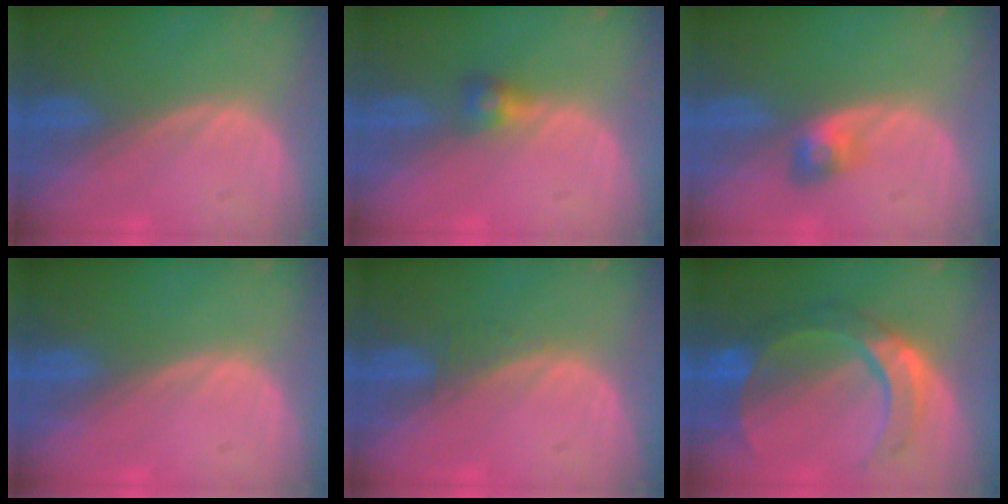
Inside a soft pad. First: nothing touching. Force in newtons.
{"total": 2.6, "press": 2.5, "slide": 0.2}
{"total": 3.2, "press": 2.8, "slide": 1.4}
{"total": 0.0}
{"total": 1.2, "press": 1.1, "slide": 0.4}
{"total": 8.5, "press": 8.5, "slide": 0.5}